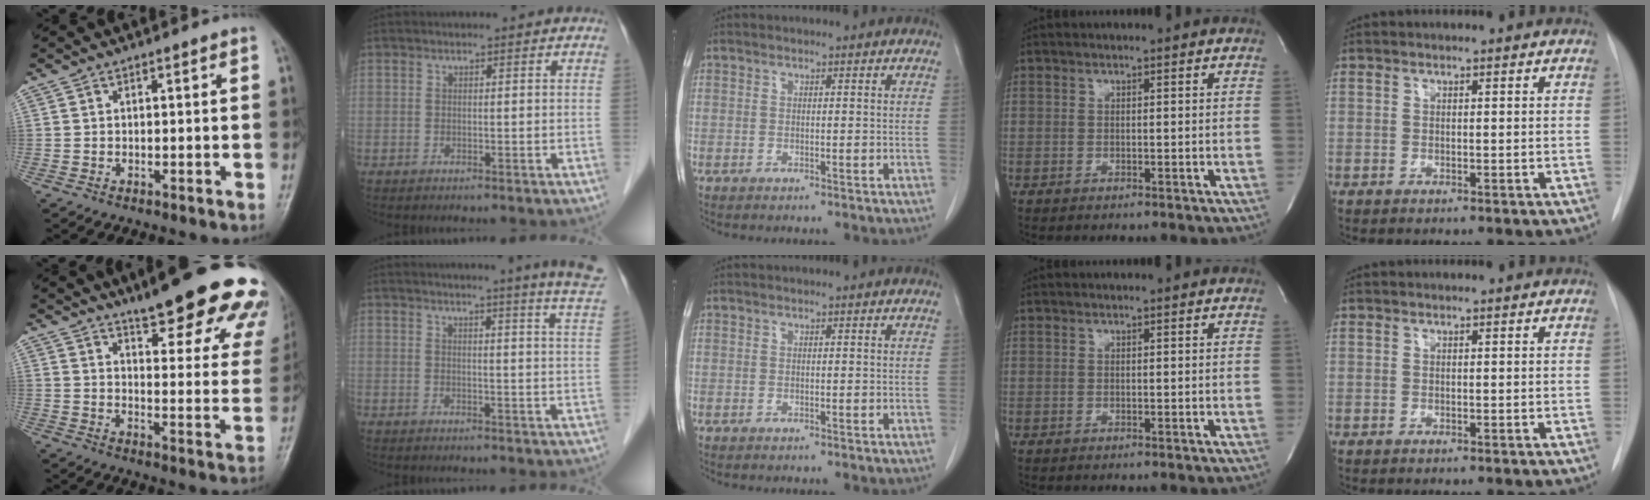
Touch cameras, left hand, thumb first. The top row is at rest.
{"thumb": {"total": 23.7, "force": [17.8, 5.4, 14.7], "torque": [-0.153, -0.086, 0.218]}, "index": {"total": 12.4, "force": [10.9, -1.3, 5.9], "torque": [-0.070, -0.057, 0.099]}}